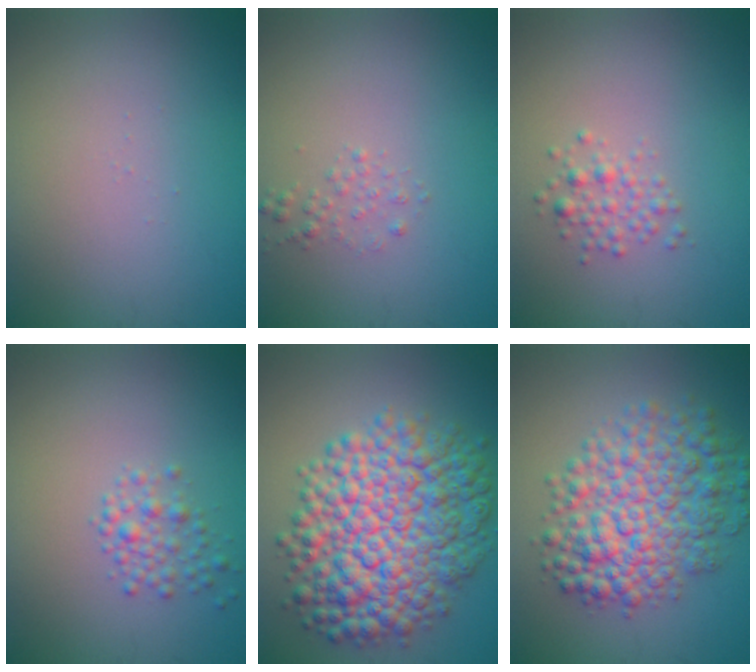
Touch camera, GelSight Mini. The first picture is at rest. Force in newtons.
{"total": 0.9, "press": 0.9, "slide": 0.1}
{"total": 1.7, "press": 1.7, "slide": 0.1}
{"total": 1.9, "press": 1.9, "slide": 0.1}
{"total": 11.5, "press": 11.5, "slide": 0.2}
{"total": 8.0, "press": 8.0, "slide": 0.1}